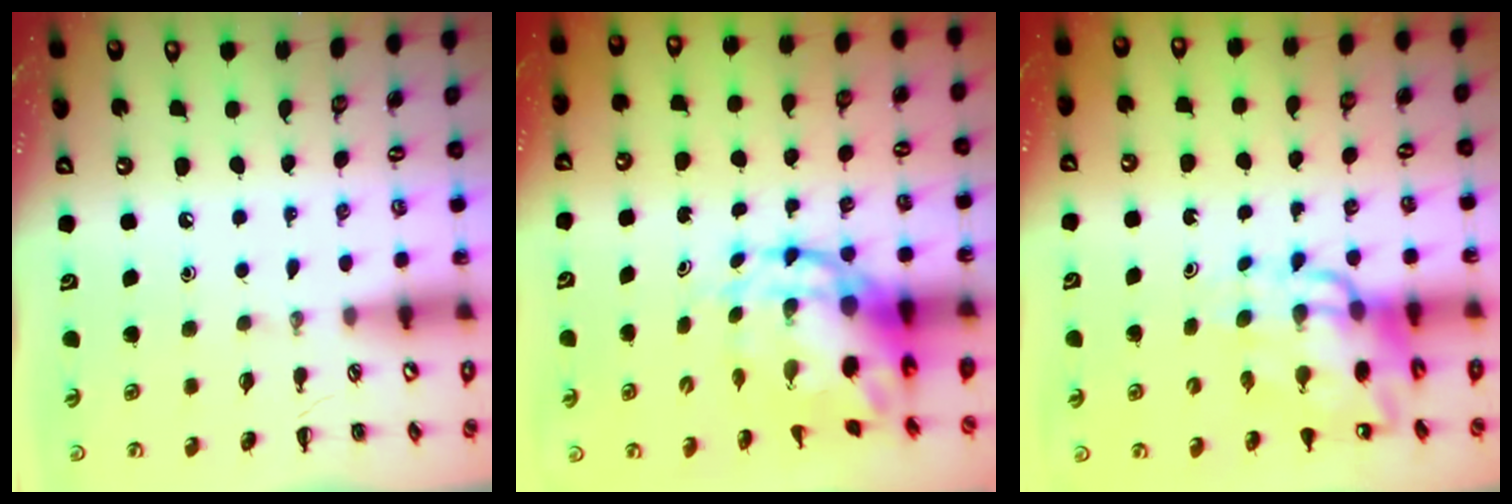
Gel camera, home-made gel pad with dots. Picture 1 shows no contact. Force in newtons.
{"total": 10.0, "press": 9.7, "slide": 2.4}
{"total": 12.7, "press": 12.1, "slide": 3.7}